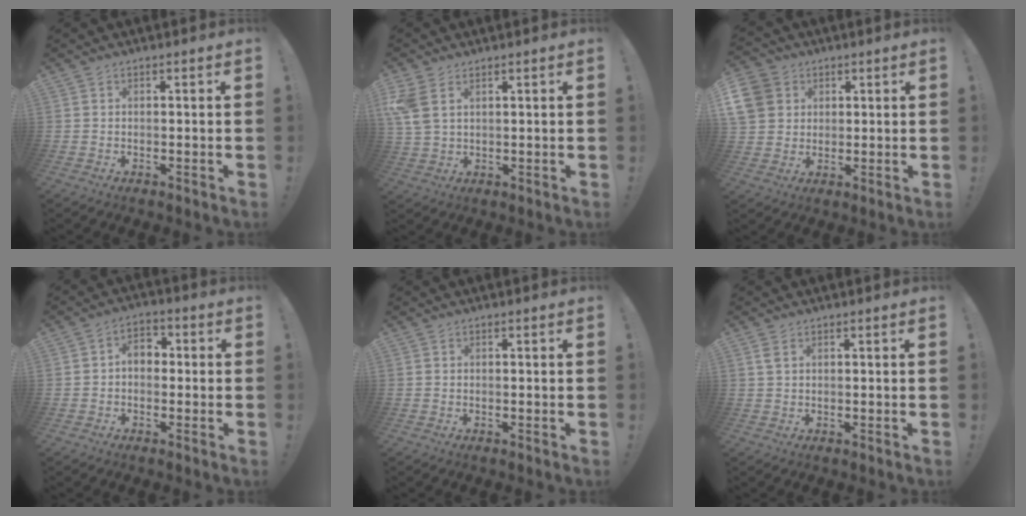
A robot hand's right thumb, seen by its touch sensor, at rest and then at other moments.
{"total": 6.9, "force": [3.4, 3.9, 4.5], "torque": [-0.100, -0.006, 0.067]}
{"total": 8.8, "force": [3.3, 7.6, 3.0], "torque": [-0.055, -0.014, 0.066]}
{"total": 5.2, "force": [-0.1, 3.7, 3.6], "torque": [-0.068, 0.012, -0.002]}
{"total": 0.0}
{"total": 1.9, "force": [0.9, 0.9, 1.4], "torque": [-0.031, 0.003, 0.017]}